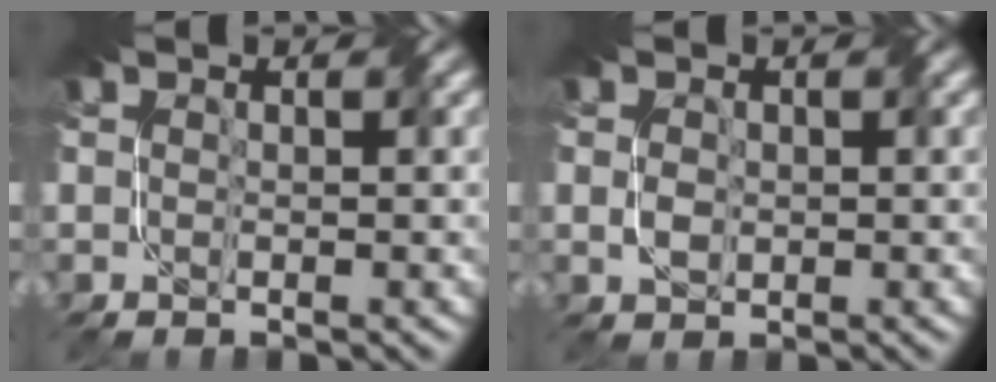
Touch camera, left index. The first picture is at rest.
{"total": 1.0, "force": [-0.5, 0.6, 0.7], "torque": [-0.021, 0.002, -0.009]}